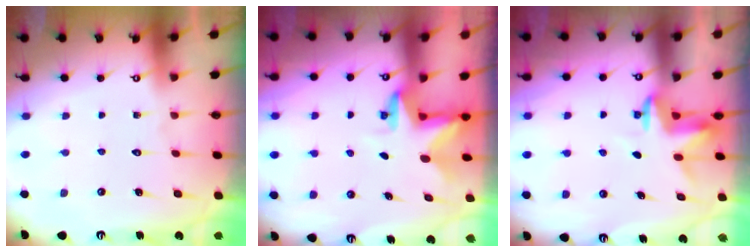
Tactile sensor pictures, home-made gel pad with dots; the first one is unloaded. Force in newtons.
{"total": 2.8, "press": 2.8, "slide": 0.1}
{"total": 4.0, "press": 4.0, "slide": 0.2}